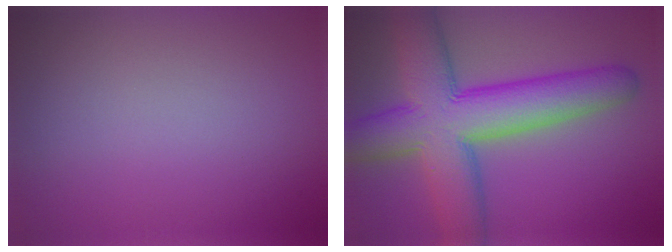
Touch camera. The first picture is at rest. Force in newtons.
{"total": 11.4, "press": 11.4, "slide": 0.6}